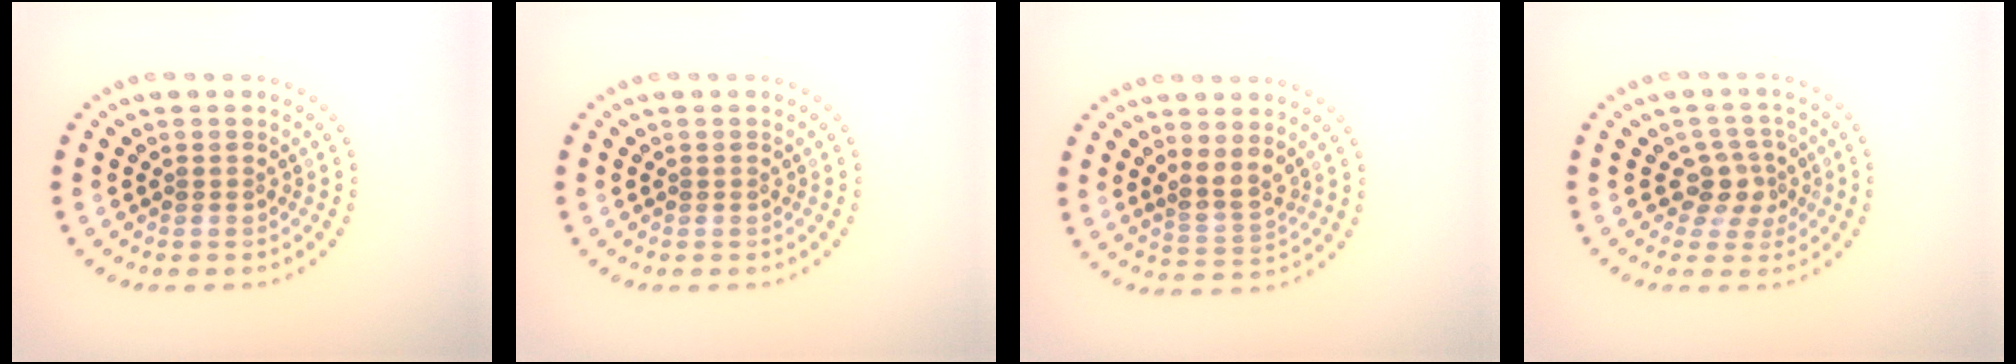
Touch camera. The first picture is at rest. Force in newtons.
{"total": 0.0}
{"total": 2.4, "press": 2.0, "slide": 1.4}
{"total": 2.7, "press": 2.2, "slide": 1.6}